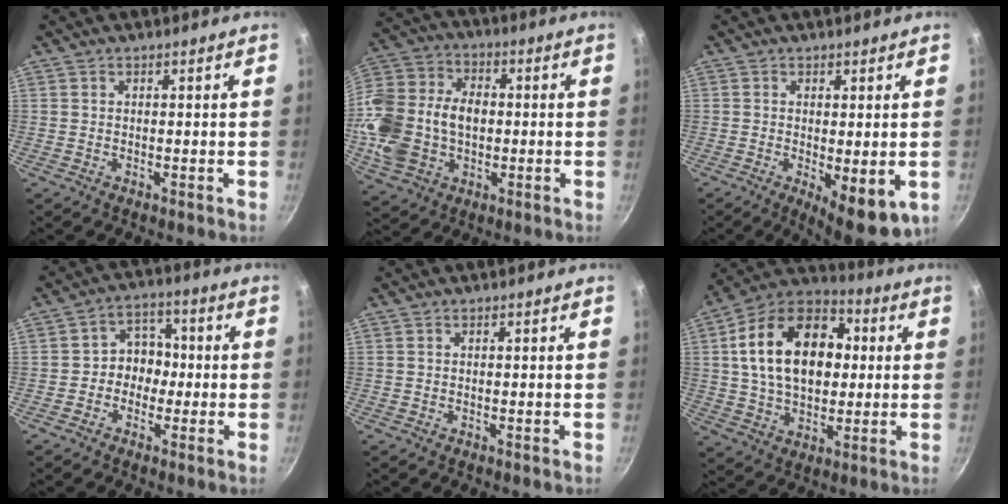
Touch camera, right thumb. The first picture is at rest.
{"total": 21.2, "force": [-1.6, 14.8, 15.1], "torque": [-0.330, 0.018, -0.023]}
{"total": 9.4, "force": [-2.8, 3.2, 8.4], "torque": [-0.111, -0.022, -0.032]}
{"total": 6.8, "force": [-1.0, 5.7, 3.6], "torque": [-0.011, 0.029, -0.033]}
{"total": 0.0}
{"total": 21.2, "force": [3.4, 13.9, 15.7], "torque": [-0.241, 0.017, 0.054]}